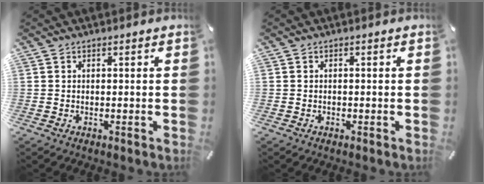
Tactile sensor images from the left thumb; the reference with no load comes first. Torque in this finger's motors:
{"motor_torque": [-0.09, -0.09, -0.24, 0.51, 0.00]}